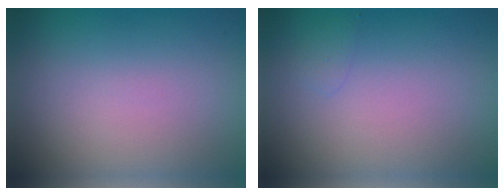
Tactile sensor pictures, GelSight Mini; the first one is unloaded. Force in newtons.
{"total": 0.6, "press": 0.6, "slide": 0.1}